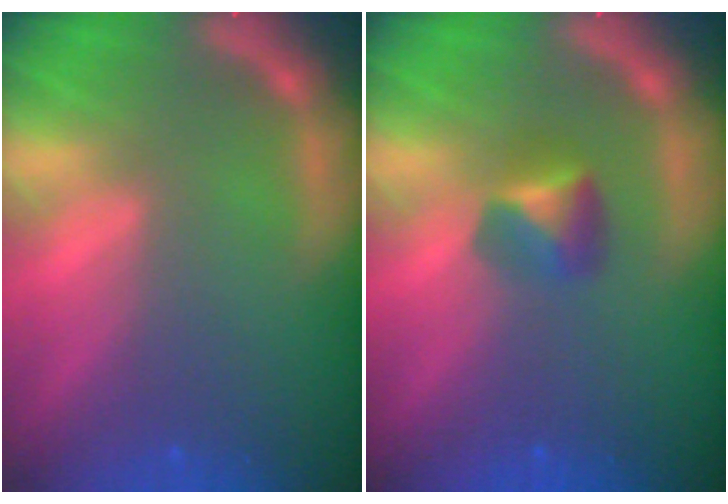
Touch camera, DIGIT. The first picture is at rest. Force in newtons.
{"total": 2.4}